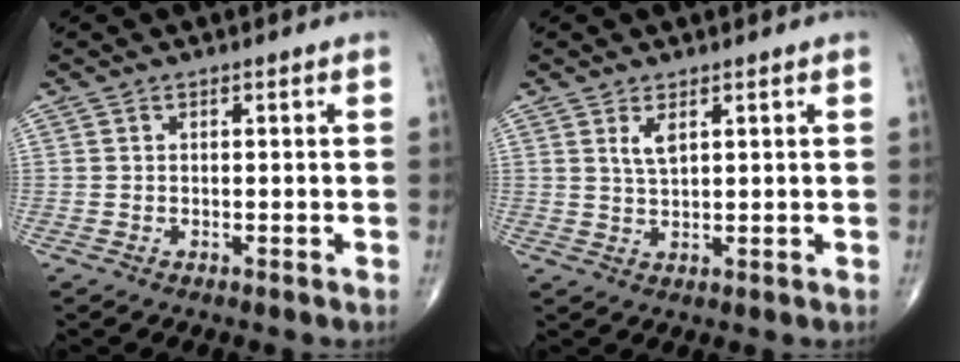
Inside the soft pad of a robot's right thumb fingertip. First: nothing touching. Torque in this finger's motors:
{"motor_torque": [0.18, 0.04, 0.35, 0.13, 0.01]}